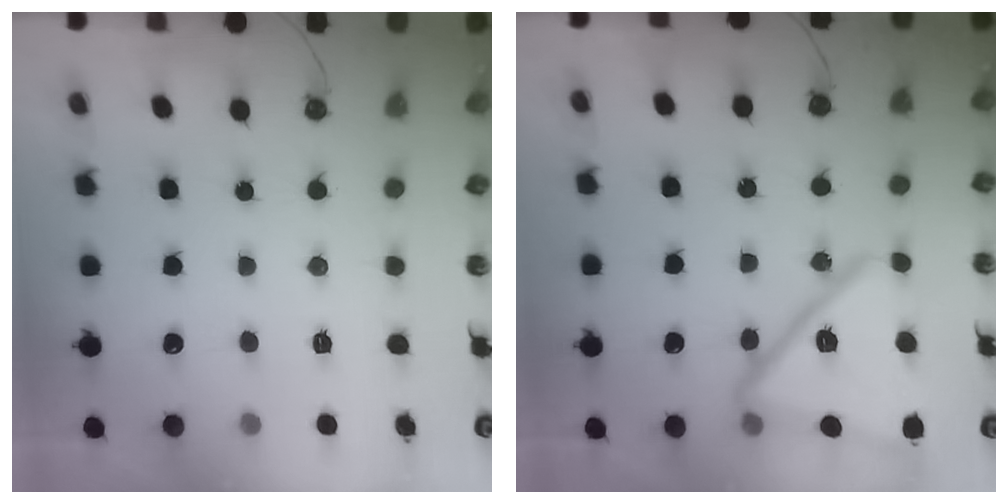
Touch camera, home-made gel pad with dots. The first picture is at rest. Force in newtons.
{"total": 21.3, "press": 21.2, "slide": 2.1}